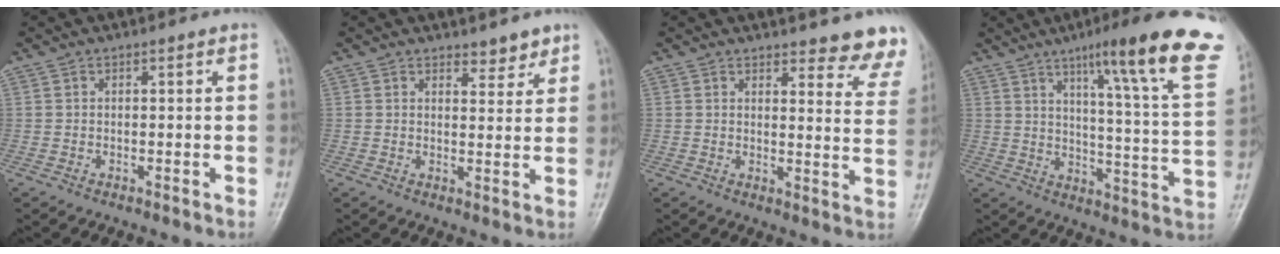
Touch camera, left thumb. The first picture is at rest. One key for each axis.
{"total": 3.3, "fx": 2.8, "fy": 1.5, "fz": 1.1, "tx": 0.005, "ty": -0.020, "tz": 0.040}
{"total": 10.7, "fx": 9.9, "fy": 2.5, "fz": 3.4, "tx": 0.005, "ty": -0.071, "tz": 0.090}
{"total": 23.5, "fx": 14.3, "fy": 2.5, "fz": 18.4, "tx": -0.234, "ty": -0.060, "tz": 0.188}